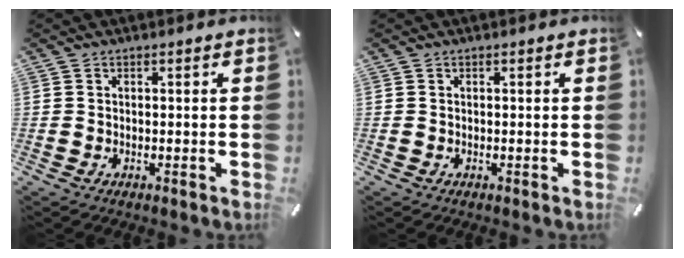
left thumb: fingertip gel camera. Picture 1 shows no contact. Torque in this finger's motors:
{"motor_torque": [0.00, 0.00, 0.01, -0.01, 0.00]}